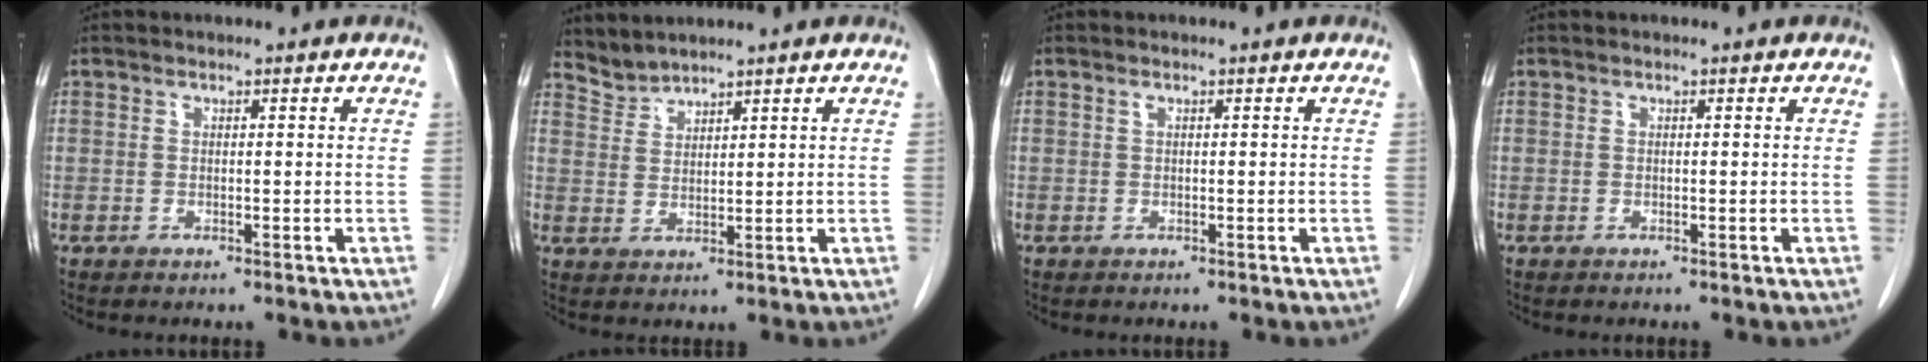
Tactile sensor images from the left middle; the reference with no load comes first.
{"total": 2.9, "force": [2.8, 0.0, -0.6], "torque": [0.009, 0.003, 0.064]}
{"total": 0.0}
{"total": 0.0}